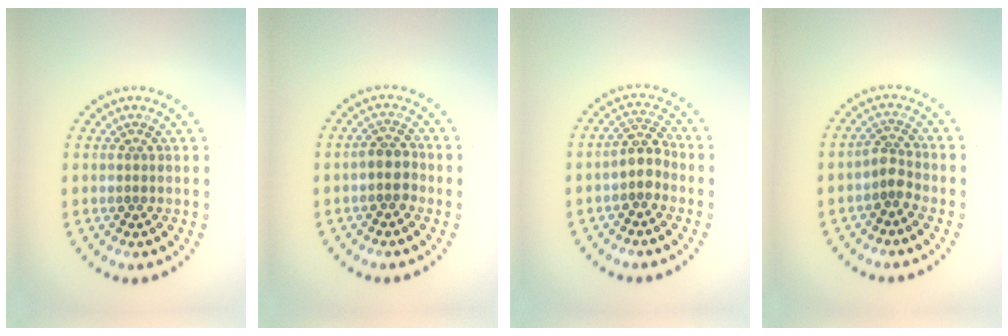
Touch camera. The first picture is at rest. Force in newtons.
{"total": 2.0, "press": 1.8, "slide": 0.9}
{"total": 2.4, "press": 2.0, "slide": 1.2}
{"total": 1.8, "press": 1.3, "slide": 1.2}